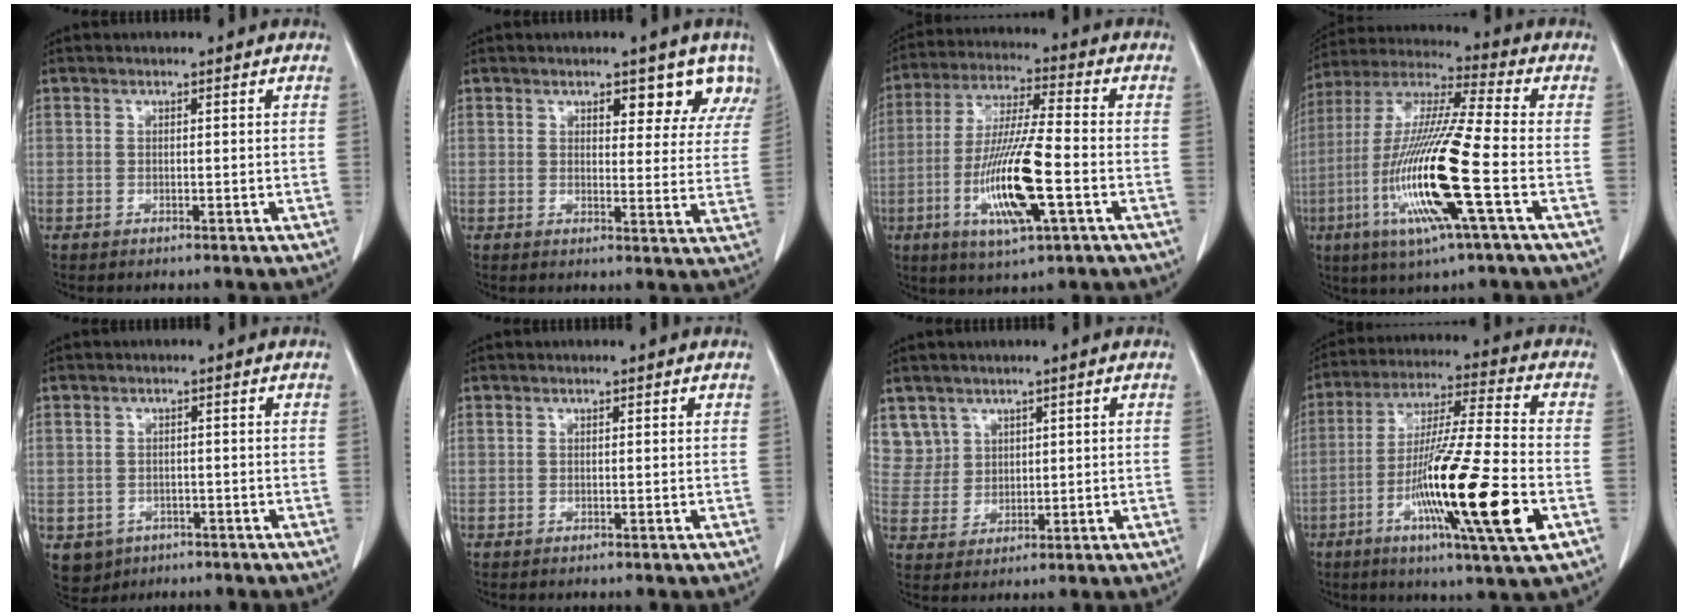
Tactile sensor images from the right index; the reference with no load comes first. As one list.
[{"total": 6.6, "force": [5.0, 3.0, 3.1], "torque": [-0.014, -0.010, 0.048]}, {"total": 14.4, "force": [-4.2, 1.4, 13.7], "torque": [-0.272, -0.016, -0.077]}, {"total": 18.4, "force": [-5.4, 0.4, 17.6], "torque": [-0.366, -0.019, -0.108]}, {"total": 4.6, "force": [-2.2, 4.0, 0.9], "torque": [-0.011, 0.003, -0.027]}, {"total": 0.0}, {"total": 5.6, "force": [3.5, 4.4, -0.3], "torque": [0.014, 0.005, 0.078]}, {"total": 19.6, "force": [-6.1, 0.2, 18.6], "torque": [-0.334, -0.024, -0.108]}]